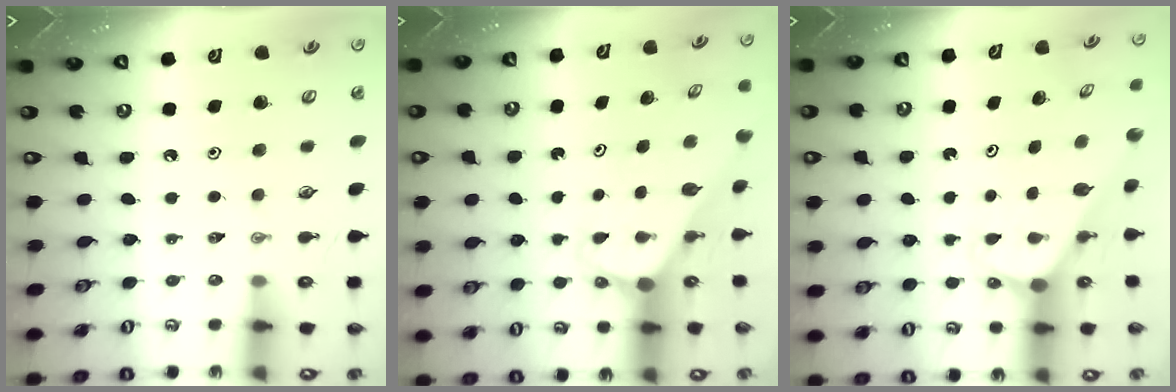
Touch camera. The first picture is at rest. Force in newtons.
{"total": 3.1, "press": 3.1, "slide": 0.1}
{"total": 1.9, "press": 1.9, "slide": 0.1}